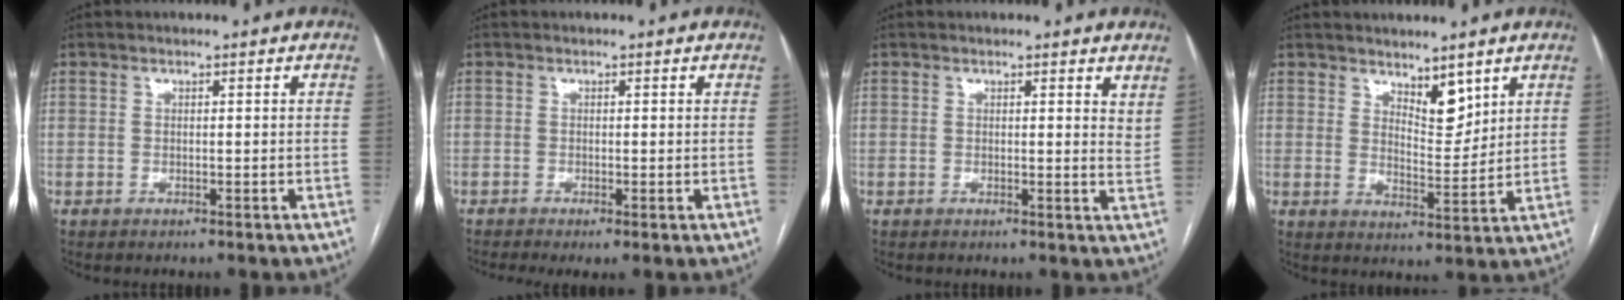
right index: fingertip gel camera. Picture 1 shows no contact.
{"total": 2.6, "force": [-1.4, 0.4, 2.2], "torque": [-0.036, -0.010, -0.023]}
{"total": 3.2, "force": [2.7, 0.7, 1.5], "torque": [-0.021, -0.015, 0.019]}
{"total": 5.0, "force": [3.6, 1.9, 3.0], "torque": [-0.049, -0.012, 0.066]}